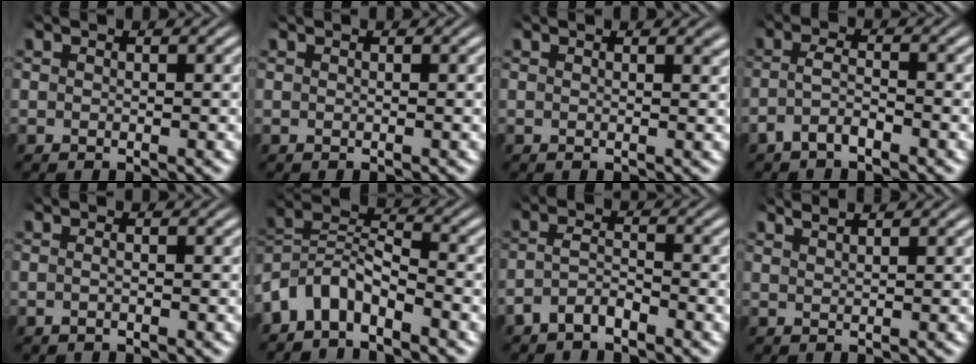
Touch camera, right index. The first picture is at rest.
{"total": 0.0}
{"total": 0.7, "force": [0.7, 0.0, 0.3], "torque": [-0.002, -0.001, 0.007]}
{"total": 2.7, "force": [-2.1, 0.8, 1.5], "torque": [-0.032, -0.013, -0.033]}
{"total": 0.9, "force": [-0.7, 0.3, 0.6], "torque": [-0.017, -0.006, -0.012]}
{"total": 7.3, "force": [-2.5, 5.6, 3.8], "torque": [-0.093, -0.022, -0.048]}
{"total": 3.1, "force": [-2.6, 1.1, 1.3], "torque": [-0.023, -0.013, -0.040]}
{"total": 1.5, "force": [1.3, -0.7, 0.1], "torque": [0.004, -0.001, 0.028]}